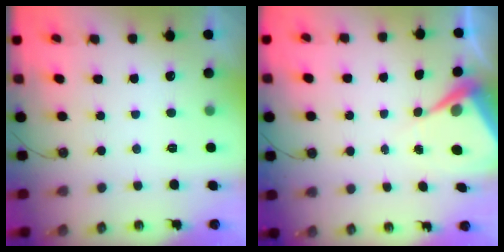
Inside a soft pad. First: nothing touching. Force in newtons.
{"total": 6.1, "press": 6.1, "slide": 0.3}